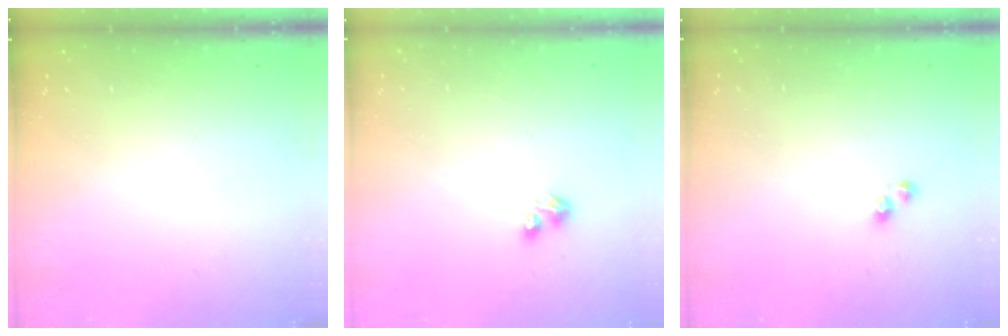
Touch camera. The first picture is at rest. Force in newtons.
{"total": 3.0, "press": 2.9, "slide": 0.3}
{"total": 3.4, "press": 3.4, "slide": 0.0}